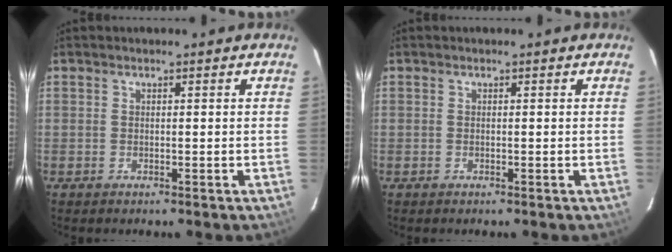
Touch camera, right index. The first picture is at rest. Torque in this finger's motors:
{"motor_torque": [-0.01, -0.01, 0.00, 0.01]}